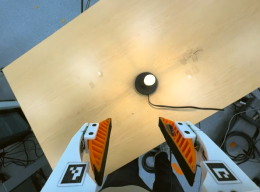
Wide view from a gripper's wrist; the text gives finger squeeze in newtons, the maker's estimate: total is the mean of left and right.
{"total": 0.0}